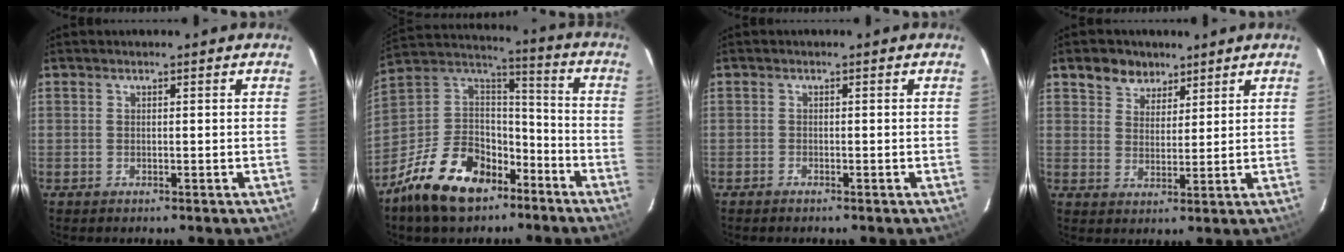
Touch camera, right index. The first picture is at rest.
{"total": 20.5, "force": [-13.0, 11.8, 10.5], "torque": [-0.236, 0.031, -0.213]}
{"total": 0.7, "force": [-0.7, 0.2, 0.1], "torque": [-0.006, 0.001, -0.014]}
{"total": 5.8, "force": [3.9, 4.0, 1.4], "torque": [-0.024, 0.016, 0.067]}